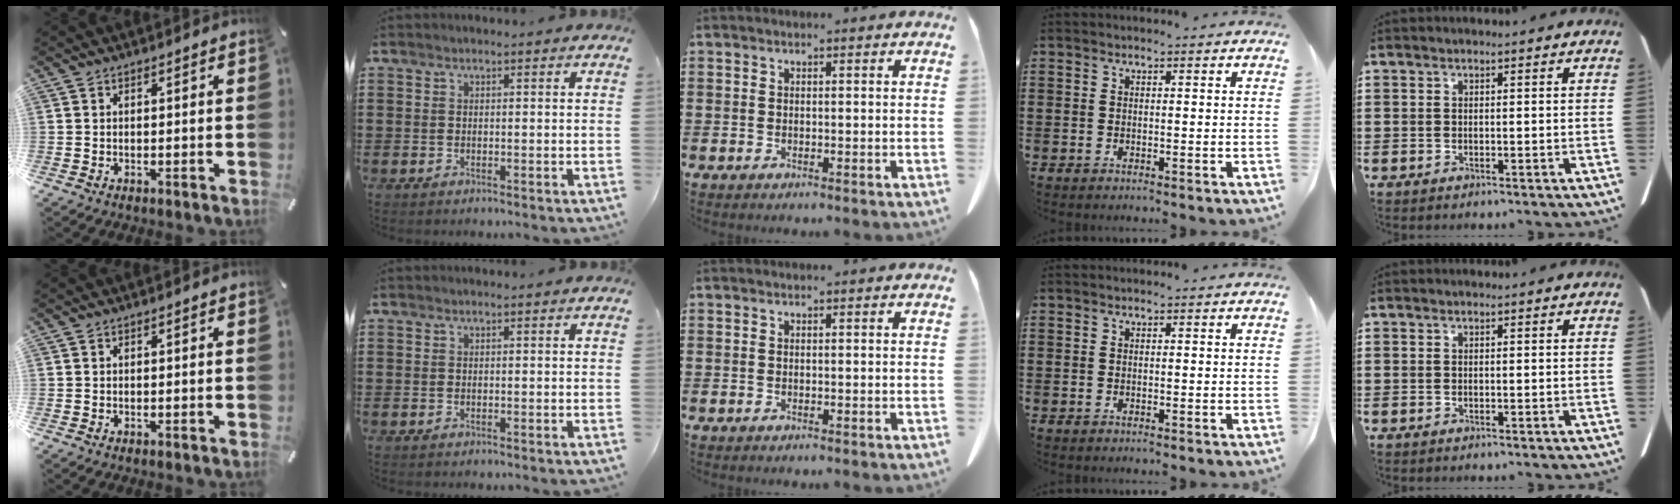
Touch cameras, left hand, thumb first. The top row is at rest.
{}